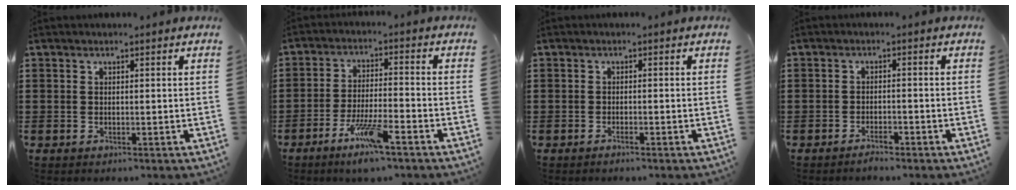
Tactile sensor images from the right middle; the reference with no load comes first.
{"total": 7.1, "force": [-4.5, 1.0, 5.4], "torque": [-0.111, -0.005, -0.083]}
{"total": 0.8, "force": [-0.6, 0.1, 0.5], "torque": [-0.013, -0.003, -0.012]}
{"total": 1.8, "force": [-1.6, 0.3, 0.9], "torque": [-0.018, 0.001, -0.030]}